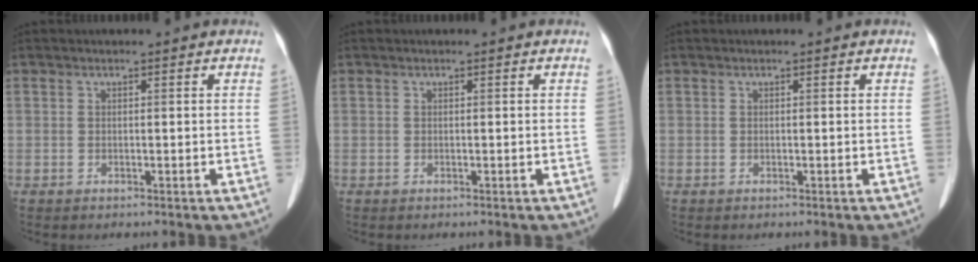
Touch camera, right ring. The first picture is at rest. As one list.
[{"total": 0.0}, {"total": 0.0}]